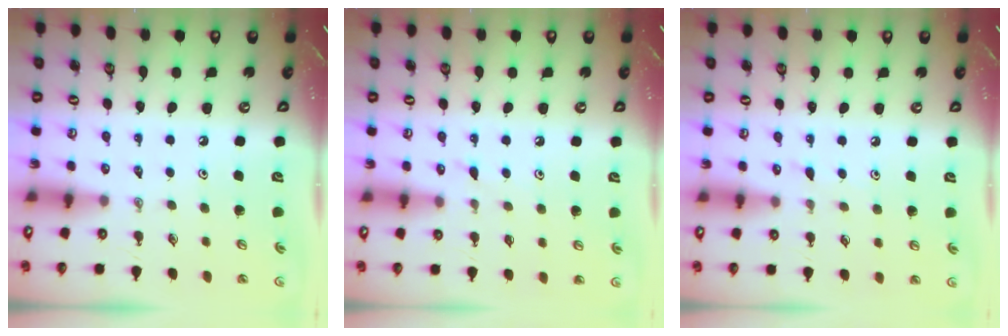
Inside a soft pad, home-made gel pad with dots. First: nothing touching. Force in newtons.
{"total": 7.4, "press": 7.4, "slide": 0.4}
{"total": 5.1, "press": 5.1, "slide": 0.6}